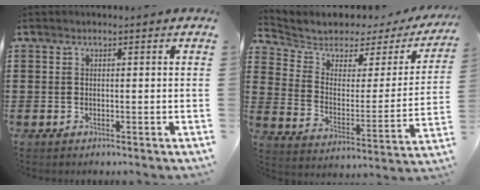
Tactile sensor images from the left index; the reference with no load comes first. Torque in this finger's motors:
{"motor_torque": [1.40, -0.74, 0.03, -0.07]}